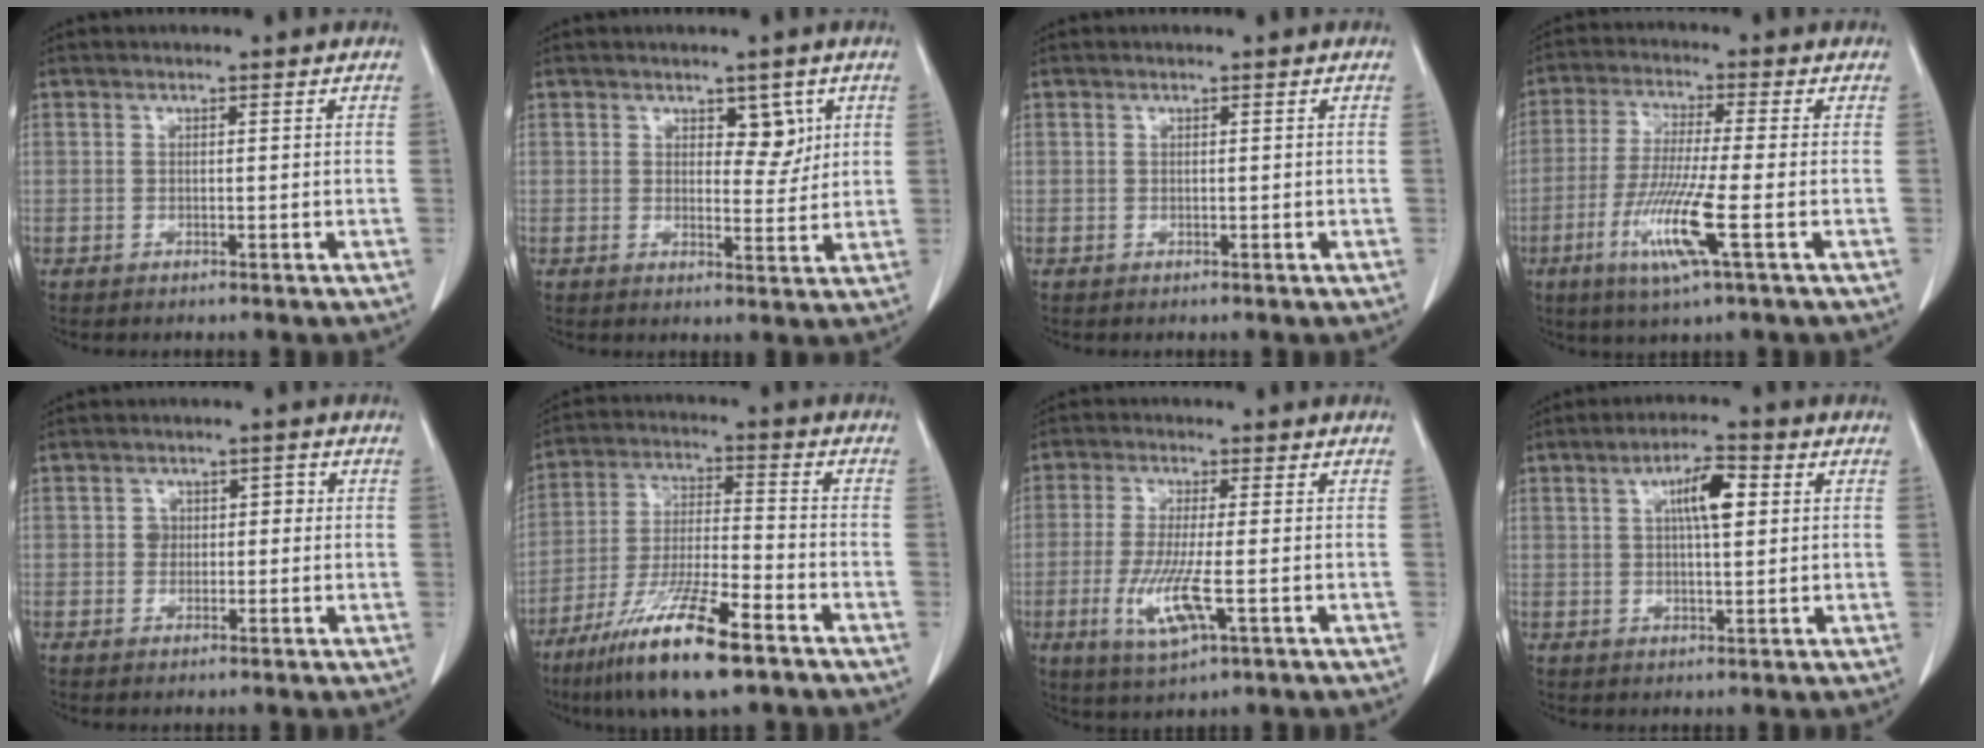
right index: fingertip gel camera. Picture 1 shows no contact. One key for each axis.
{"total": 3.5, "fx": 1.6, "fy": 2.0, "fz": 2.4, "tx": -0.022, "ty": -0.001, "tz": 0.023}
{"total": 0.0}
{"total": 10.1, "fx": -3.7, "fy": -0.4, "fz": 9.3, "tx": -0.192, "ty": -0.025, "tz": -0.076}
{"total": 2.6, "fx": 0.1, "fy": 2.2, "fz": 1.5, "tx": -0.016, "ty": 0.017, "tz": 0.001}
{"total": 15.2, "fx": -9.6, "fy": 1.9, "fz": 11.7, "tx": -0.234, "ty": -0.036, "tz": -0.175}
{"total": 7.9, "fx": -2.3, "fy": 0.9, "fz": 7.5, "tx": -0.157, "ty": -0.022, "tz": -0.043}
{"total": 6.1, "fx": 1.7, "fy": 1.5, "fz": 5.7, "tx": -0.099, "ty": 0.011, "tz": 0.028}